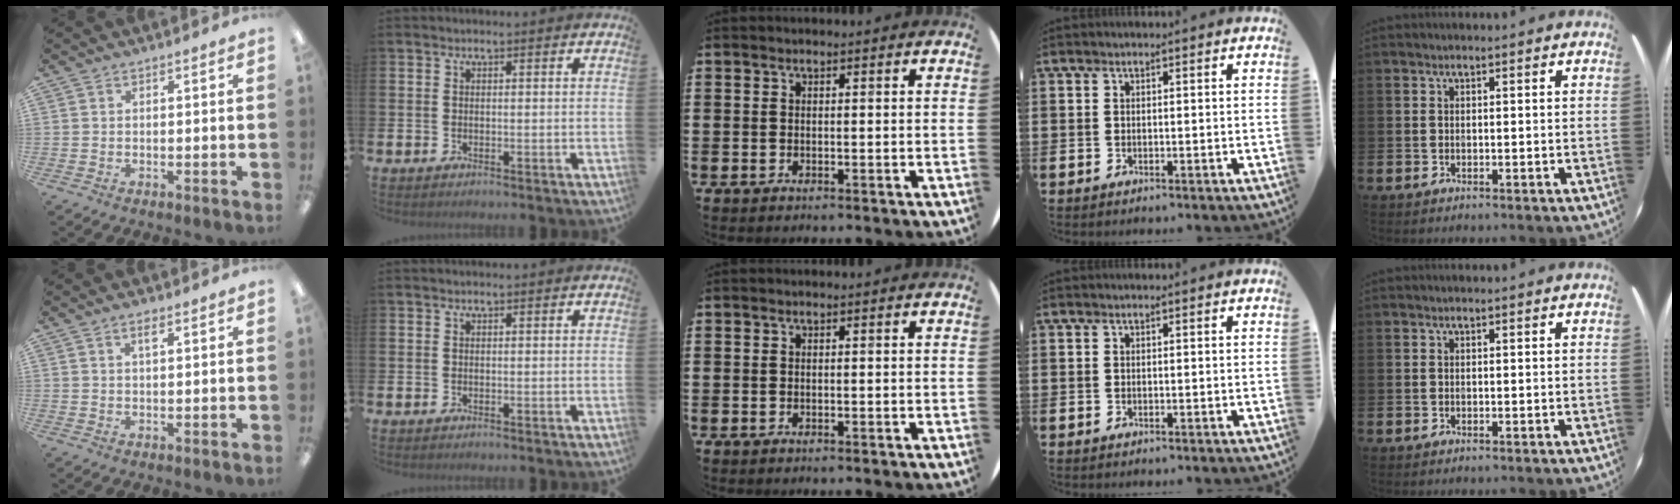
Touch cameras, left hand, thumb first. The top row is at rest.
{"thumb": {"total": 1.9, "force": [1.1, 0.5, 1.4], "torque": [-0.024, -0.001, 0.017]}}